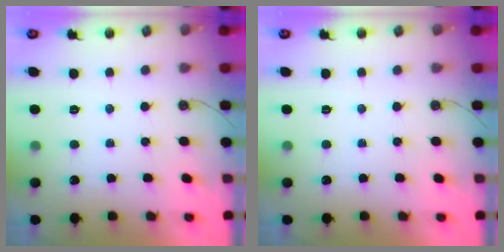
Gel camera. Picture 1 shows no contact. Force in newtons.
{"total": 0.0}